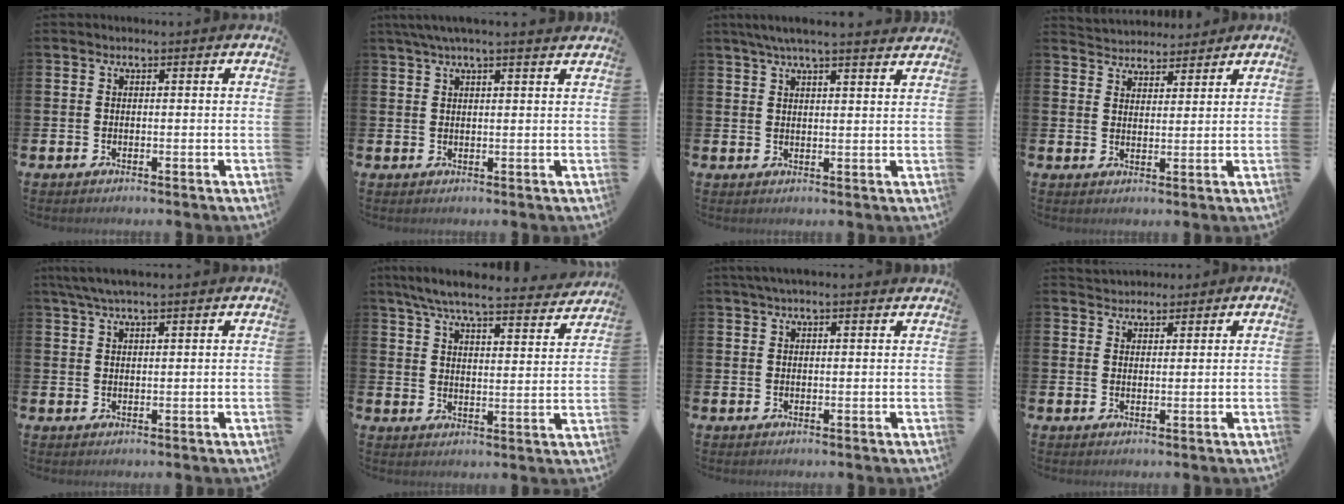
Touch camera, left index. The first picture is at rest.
{"total": 3.5, "force": [2.9, 0.2, 2.0], "torque": [-0.047, -0.002, 0.052]}
{"total": 4.9, "force": [4.4, 0.1, 2.1], "torque": [-0.053, -0.009, 0.080]}
{"total": 3.9, "force": [3.8, 0.9, -0.5], "torque": [-0.011, -0.017, 0.072]}
{"total": 3.9, "force": [3.2, 0.6, 2.2], "torque": [-0.056, 0.002, 0.060]}
{"total": 7.5, "force": [6.8, 0.8, 2.9], "torque": [-0.079, -0.042, 0.118]}
{"total": 2.0, "force": [1.7, 0.2, 1.1], "torque": [-0.025, 0.004, 0.030]}
{"total": 2.6, "force": [2.4, 0.9, -0.4], "torque": [0.001, -0.005, 0.045]}